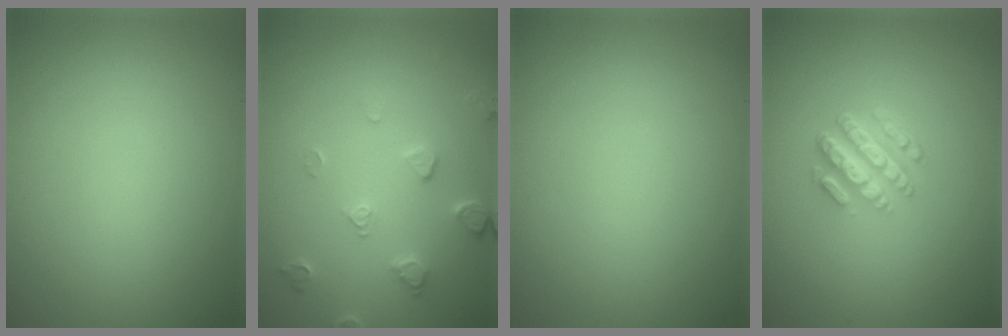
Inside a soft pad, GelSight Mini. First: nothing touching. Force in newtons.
{"total": 2.5, "press": 2.4, "slide": 0.5}
{"total": 0.0}
{"total": 4.3, "press": 3.0, "slide": 3.1}